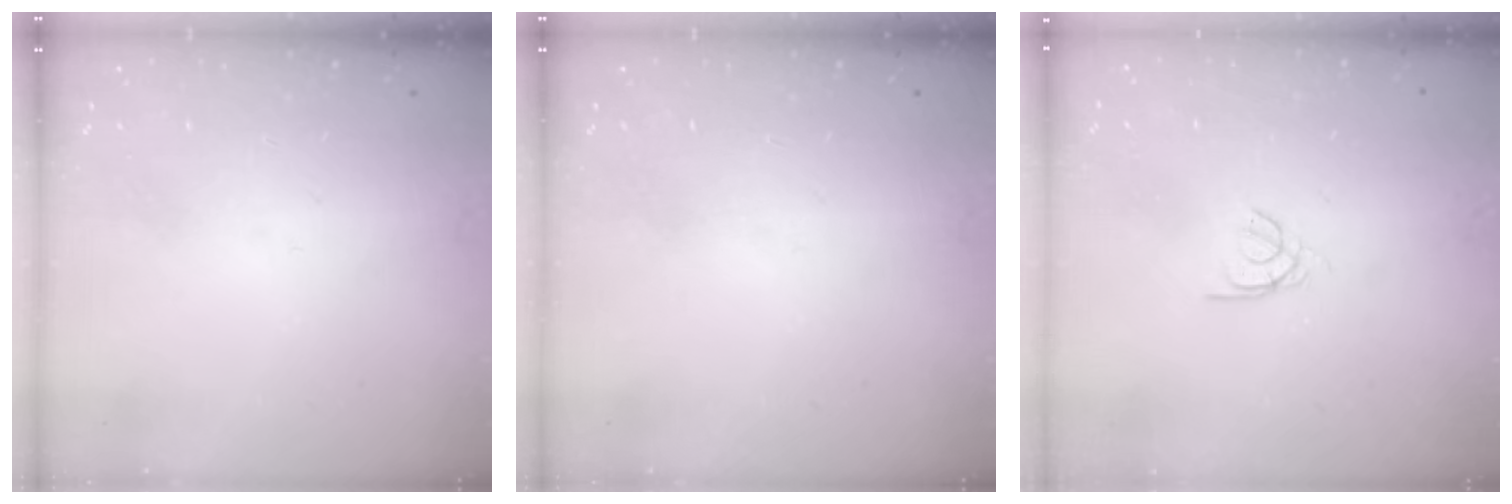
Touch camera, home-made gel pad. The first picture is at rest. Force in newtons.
{"total": 0.0}
{"total": 2.1, "press": 2.1, "slide": 0.2}